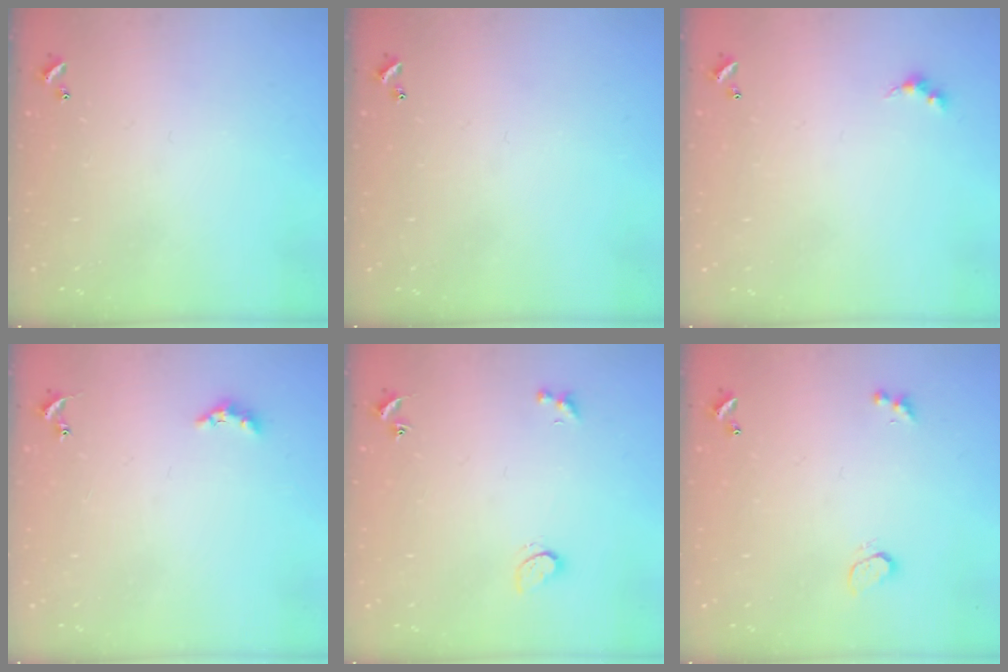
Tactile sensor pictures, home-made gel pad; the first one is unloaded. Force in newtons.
{"total": 0.0}
{"total": 2.5, "press": 2.5, "slide": 0.4}
{"total": 2.9, "press": 2.9, "slide": 0.6}
{"total": 1.5, "press": 1.4, "slide": 0.6}
{"total": 2.2, "press": 1.9, "slide": 1.1}